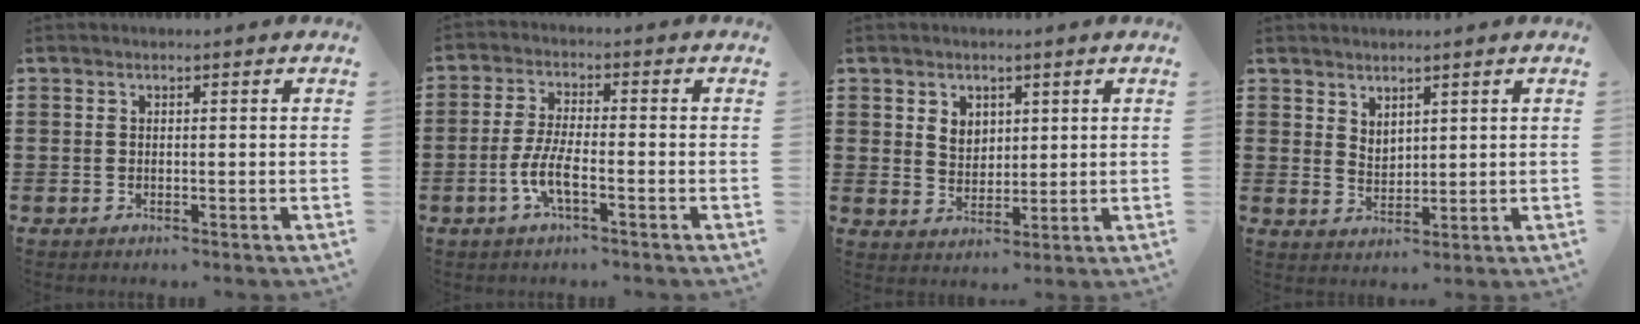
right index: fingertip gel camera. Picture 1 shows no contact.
{"total": 5.4, "force": [-2.3, 1.2, 4.7], "torque": [-0.114, -0.012, -0.051]}
{"total": 3.4, "force": [1.9, 2.7, 0.9], "torque": [-0.020, 0.008, 0.033]}
{"total": 2.6, "force": [2.4, 1.0, 0.1], "torque": [-0.008, 0.000, 0.047]}